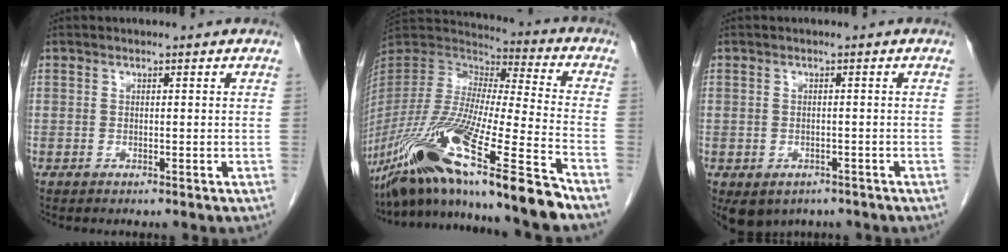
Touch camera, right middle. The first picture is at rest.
{"total": 25.0, "force": [-17.1, 0.1, 18.1], "torque": [-0.341, -0.059, -0.316]}
{"total": 6.0, "force": [-3.9, 4.2, 1.9], "torque": [-0.030, 0.006, -0.048]}